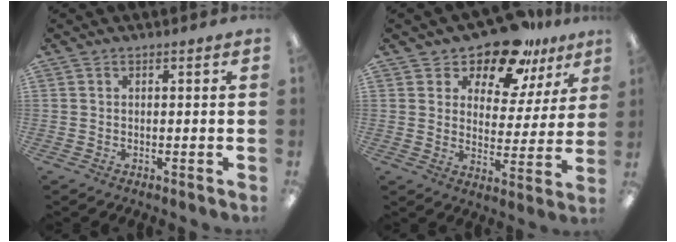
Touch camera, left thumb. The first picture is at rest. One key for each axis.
{"total": 13.9, "fx": 11.8, "fy": 5.3, "fz": 5.2, "tx": -0.090, "ty": -0.084, "tz": 0.210}